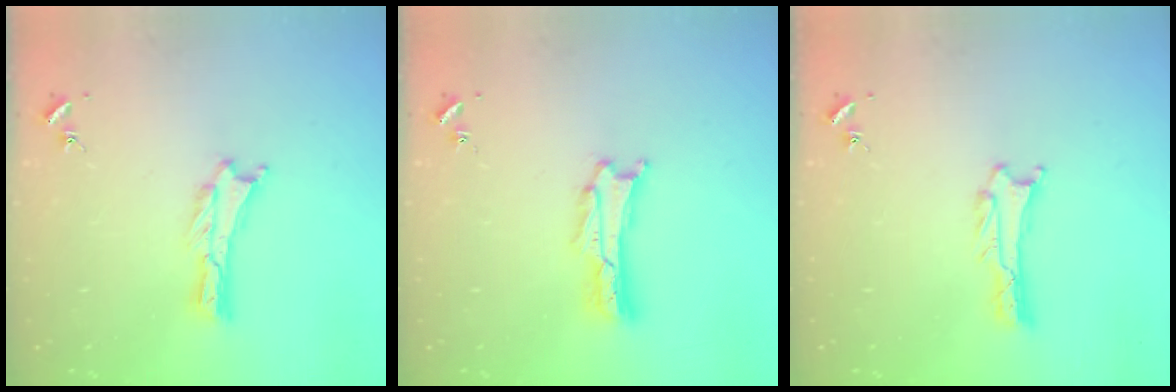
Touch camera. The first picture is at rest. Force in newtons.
{"total": 1.4, "press": 1.4, "slide": 0.0}
{"total": 1.0, "press": 1.0, "slide": 0.1}